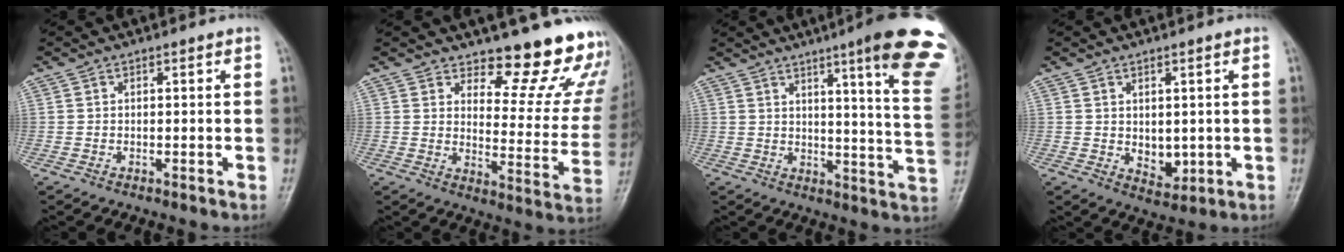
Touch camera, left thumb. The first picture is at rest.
{"total": 15.4, "force": [13.8, 4.5, 5.3], "torque": [-0.016, -0.143, 0.157]}
{"total": 20.0, "force": [11.7, 1.8, 16.1], "torque": [-0.185, -0.058, 0.136]}
{"total": 4.5, "force": [0.1, 3.1, 3.2], "torque": [-0.030, -0.012, 0.016]}